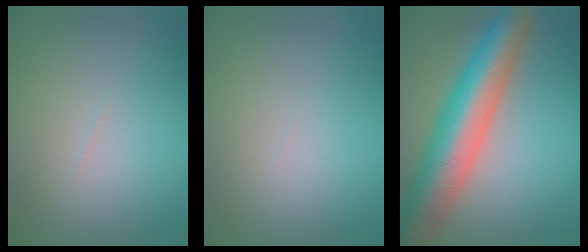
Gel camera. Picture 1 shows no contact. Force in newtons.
{"total": 0.0}
{"total": 10.8, "press": 10.8, "slide": 0.5}